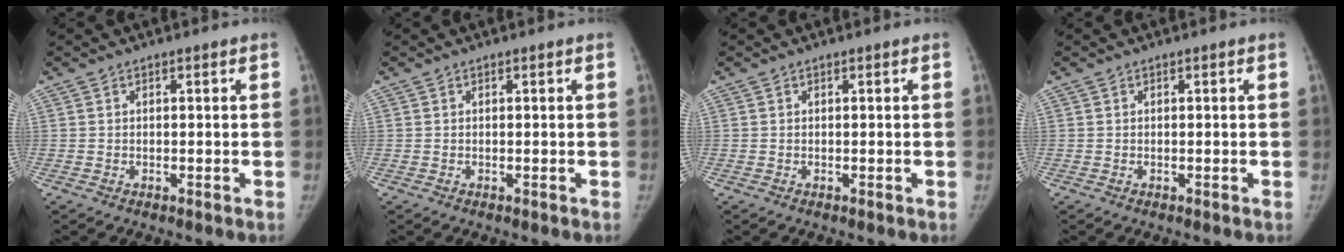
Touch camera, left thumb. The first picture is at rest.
{"total": 0.0}
{"total": 0.0}
{"total": 0.0}